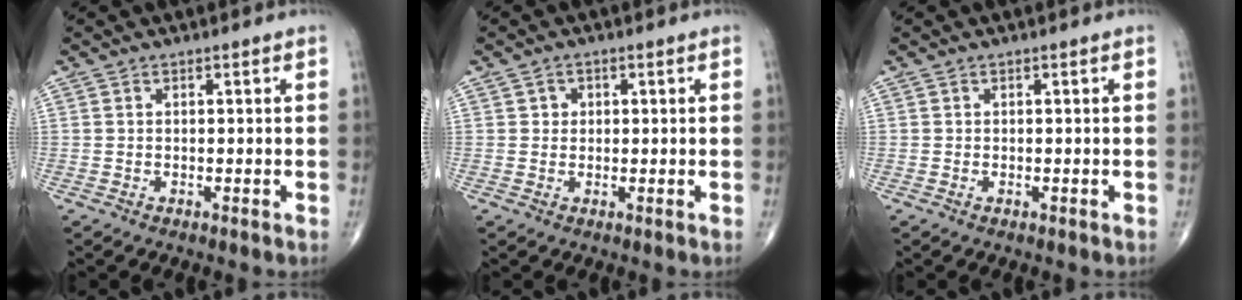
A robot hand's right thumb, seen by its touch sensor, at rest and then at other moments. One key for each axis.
{"total": 1.7, "fx": 0.4, "fy": 1.6, "fz": 0.6, "tx": 0.001, "ty": 0.001, "tz": 0.003}
{"total": 0.0}